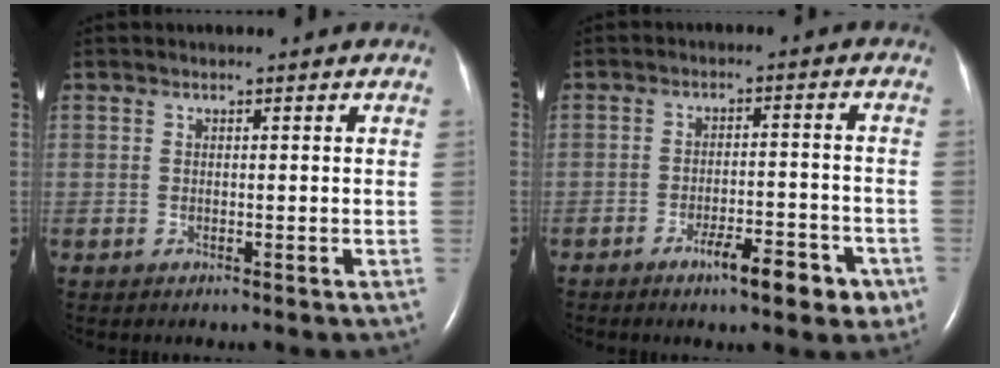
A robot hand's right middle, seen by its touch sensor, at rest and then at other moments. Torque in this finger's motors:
{"motor_torque": [0.29, -0.22, 0.16, 0.04]}